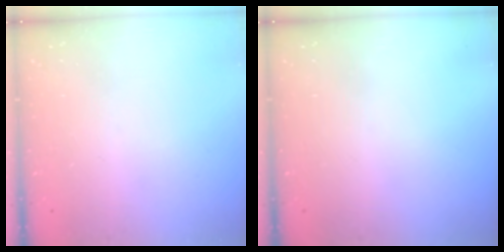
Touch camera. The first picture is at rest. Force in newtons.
{"total": 0.0}